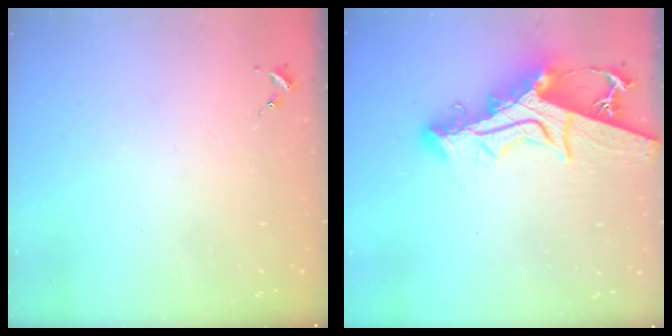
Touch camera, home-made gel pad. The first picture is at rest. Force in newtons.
{"total": 17.0, "press": 16.9, "slide": 1.2}